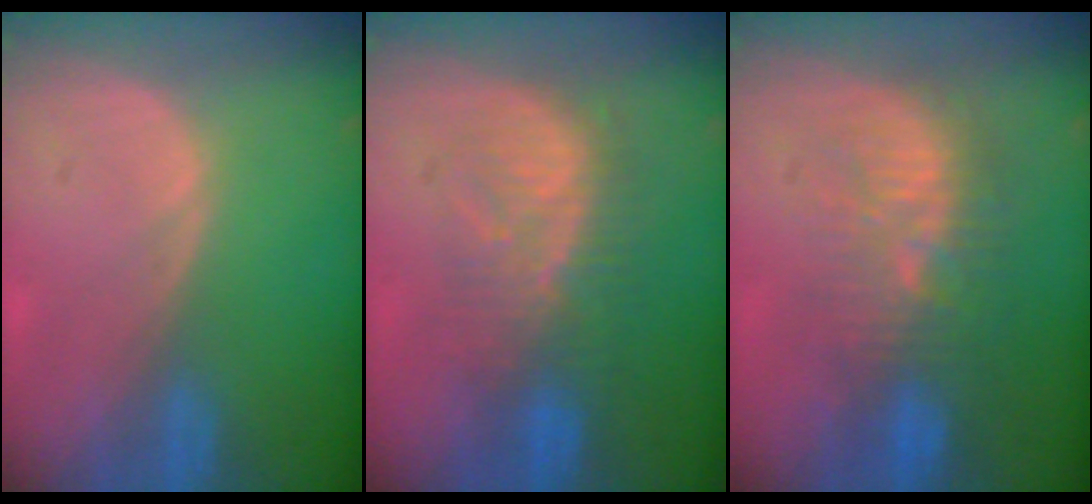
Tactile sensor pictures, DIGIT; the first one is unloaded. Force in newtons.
{"total": 8.0, "press": 7.9, "slide": 1.5}
{"total": 9.6, "press": 9.2, "slide": 2.8}